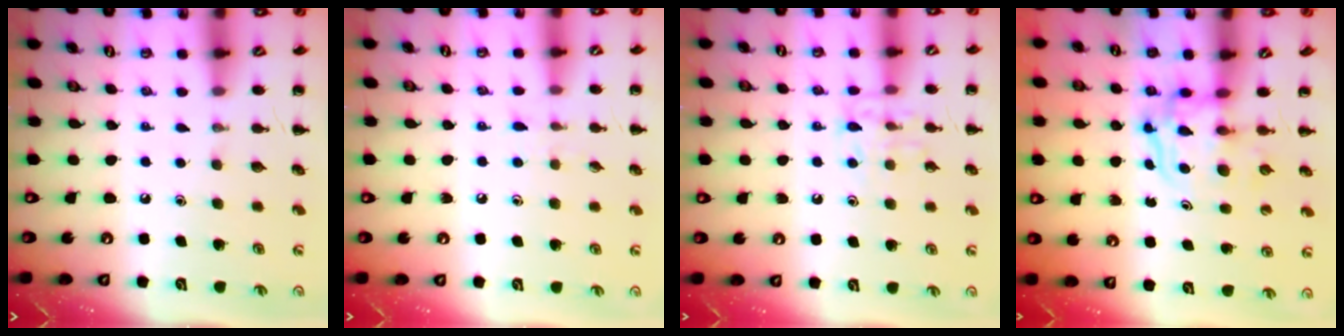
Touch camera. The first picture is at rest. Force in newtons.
{"total": 5.0, "press": 4.5, "slide": 2.0}
{"total": 8.5, "press": 8.4, "slide": 0.8}
{"total": 3.4, "press": 3.4, "slide": 0.4}